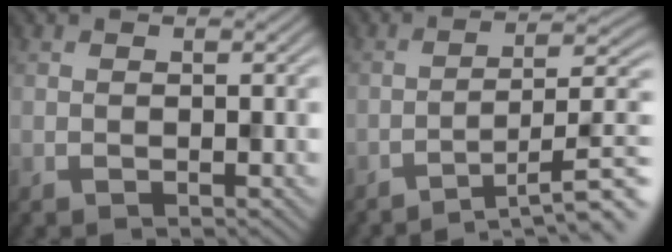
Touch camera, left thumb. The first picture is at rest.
{"total": 9.5, "force": [-6.8, 1.4, 6.5], "torque": [-0.092, 0.015, -0.094]}